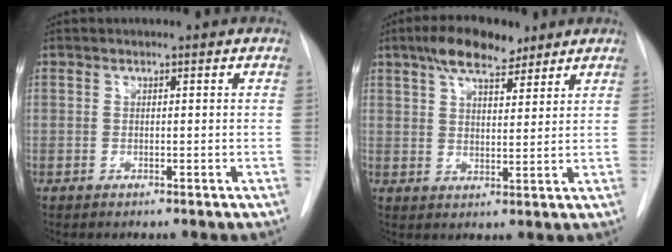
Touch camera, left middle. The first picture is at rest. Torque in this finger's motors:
{"motor_torque": [0.65, -0.59, 0.11, 0.05]}